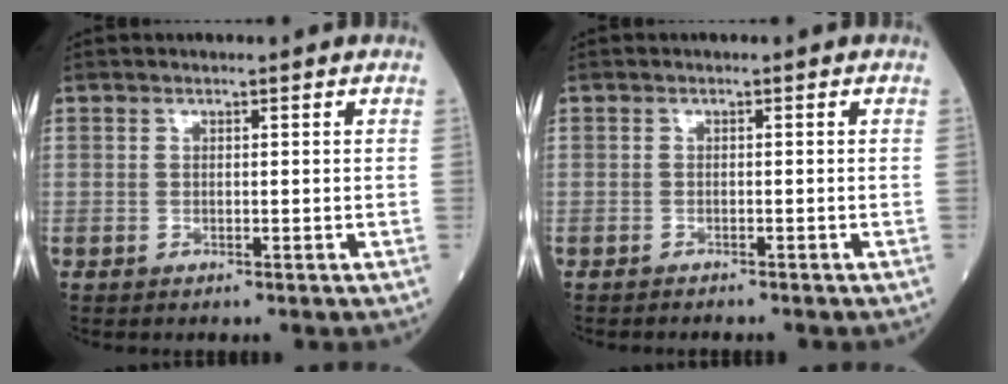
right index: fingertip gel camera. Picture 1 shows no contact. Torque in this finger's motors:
{"motor_torque": [-0.26, -0.19, -0.12, -0.05]}